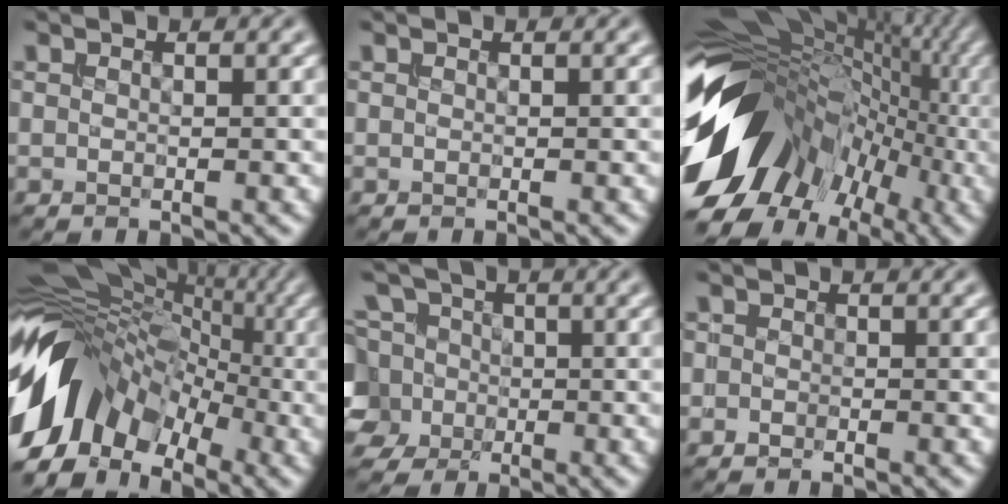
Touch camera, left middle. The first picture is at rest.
{"total": 0.0}
{"total": 15.6, "force": [-3.1, 11.9, 9.6], "torque": [-0.179, 0.023, -0.054]}
{"total": 12.5, "force": [-3.2, 9.1, 7.9], "torque": [-0.141, 0.007, -0.065]}
{"total": 8.3, "force": [0.6, 7.3, 3.9], "torque": [-0.092, 0.040, -0.032]}
{"total": 0.8, "force": [-0.6, 0.4, -0.3], "torque": [0.004, -0.003, -0.008]}